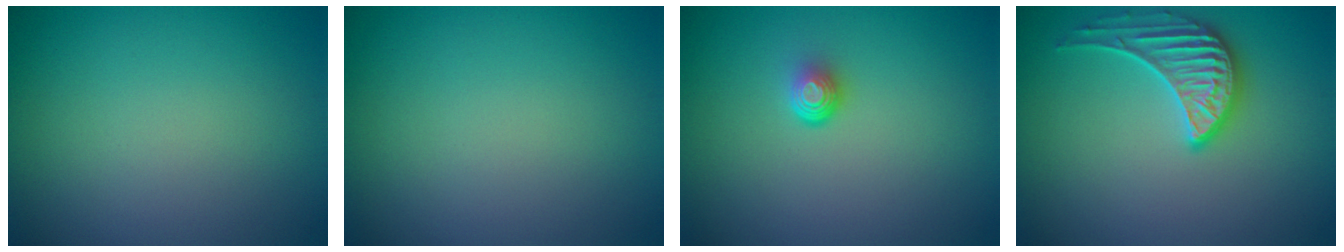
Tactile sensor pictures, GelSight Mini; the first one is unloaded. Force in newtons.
{"total": 0.0}
{"total": 1.7, "press": 1.0, "slide": 1.4}
{"total": 3.3, "press": 3.1, "slide": 1.2}